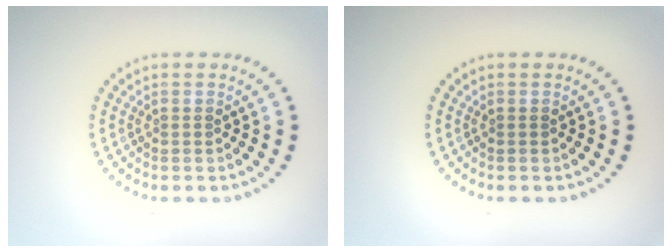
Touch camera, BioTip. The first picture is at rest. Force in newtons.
{"total": 0.0}